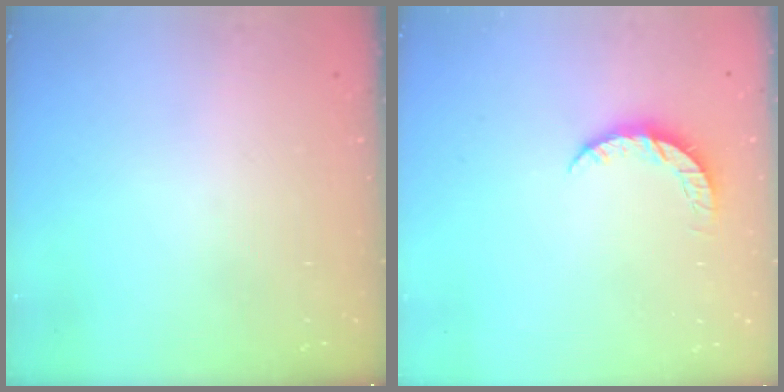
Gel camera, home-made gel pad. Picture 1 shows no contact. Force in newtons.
{"total": 5.2, "press": 5.1, "slide": 0.4}